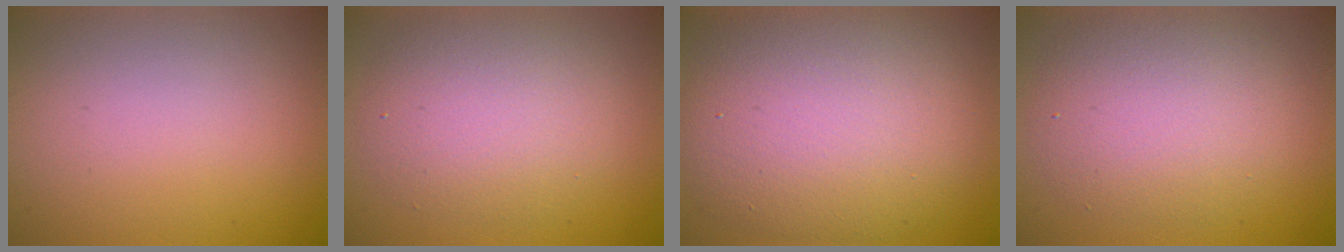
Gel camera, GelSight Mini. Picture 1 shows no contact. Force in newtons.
{"total": 5.1, "press": 5.1, "slide": 0.3}
{"total": 10.1, "press": 10.1, "slide": 0.3}
{"total": 5.3, "press": 5.3, "slide": 0.3}